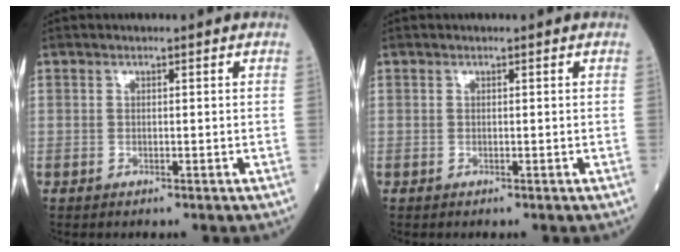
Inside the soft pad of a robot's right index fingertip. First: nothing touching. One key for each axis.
{"total": 0.0}